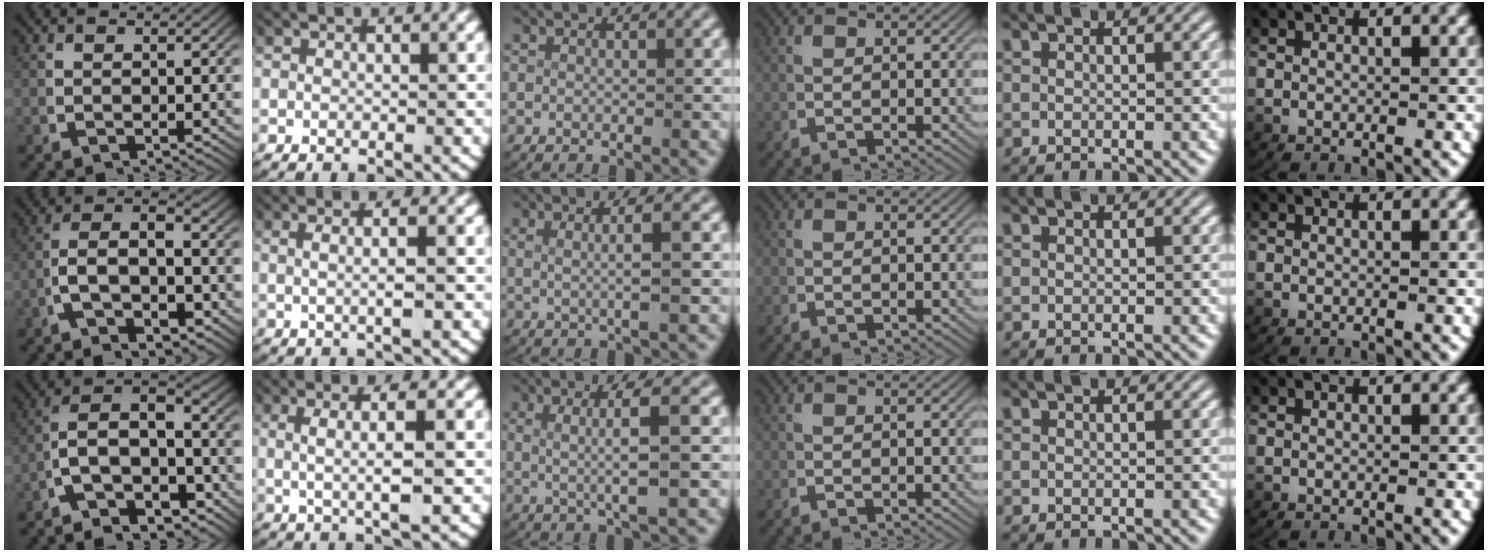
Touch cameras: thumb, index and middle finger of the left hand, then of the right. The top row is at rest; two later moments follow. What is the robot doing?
{"motion": "lift_and_place", "object": "towel"}